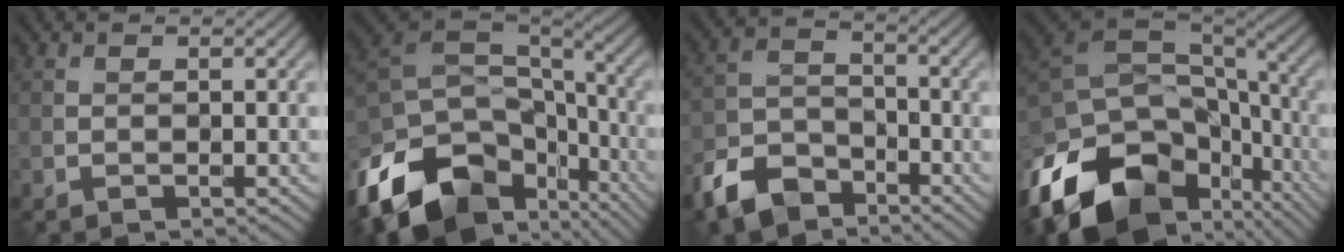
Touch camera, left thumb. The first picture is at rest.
{"total": 17.9, "force": [-9.4, 11.2, 10.3], "torque": [-0.257, -0.041, -0.147]}
{"total": 8.4, "force": [-6.0, 4.7, 3.5], "torque": [-0.085, -0.009, -0.132]}
{"total": 19.3, "force": [-9.1, 12.7, 11.3], "torque": [-0.265, -0.029, -0.134]}